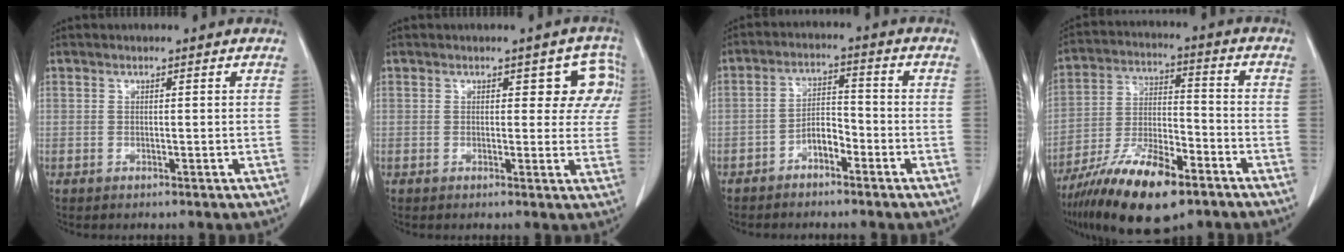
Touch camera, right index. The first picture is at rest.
{"total": 5.8, "force": [2.1, 3.2, 4.3], "torque": [-0.014, 0.013, 0.018]}
{"total": 4.2, "force": [-2.7, 1.8, 2.7], "torque": [-0.049, 0.018, -0.050]}
{"total": 16.2, "force": [-10.5, 4.7, 11.4], "torque": [-0.217, -0.012, -0.189]}